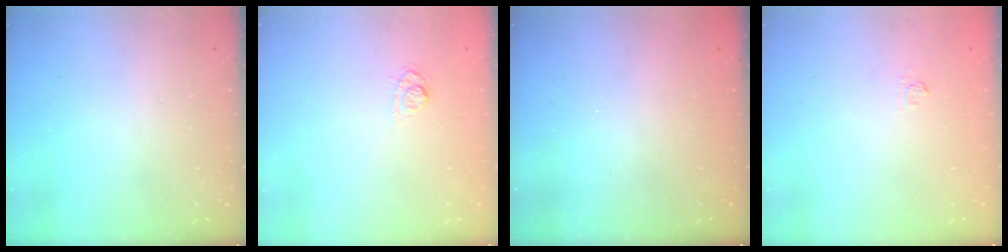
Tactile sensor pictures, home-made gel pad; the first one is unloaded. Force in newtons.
{"total": 7.2, "press": 7.1, "slide": 1.5}
{"total": 2.4, "press": 2.2, "slide": 0.8}
{"total": 2.4, "press": 2.1, "slide": 1.3}